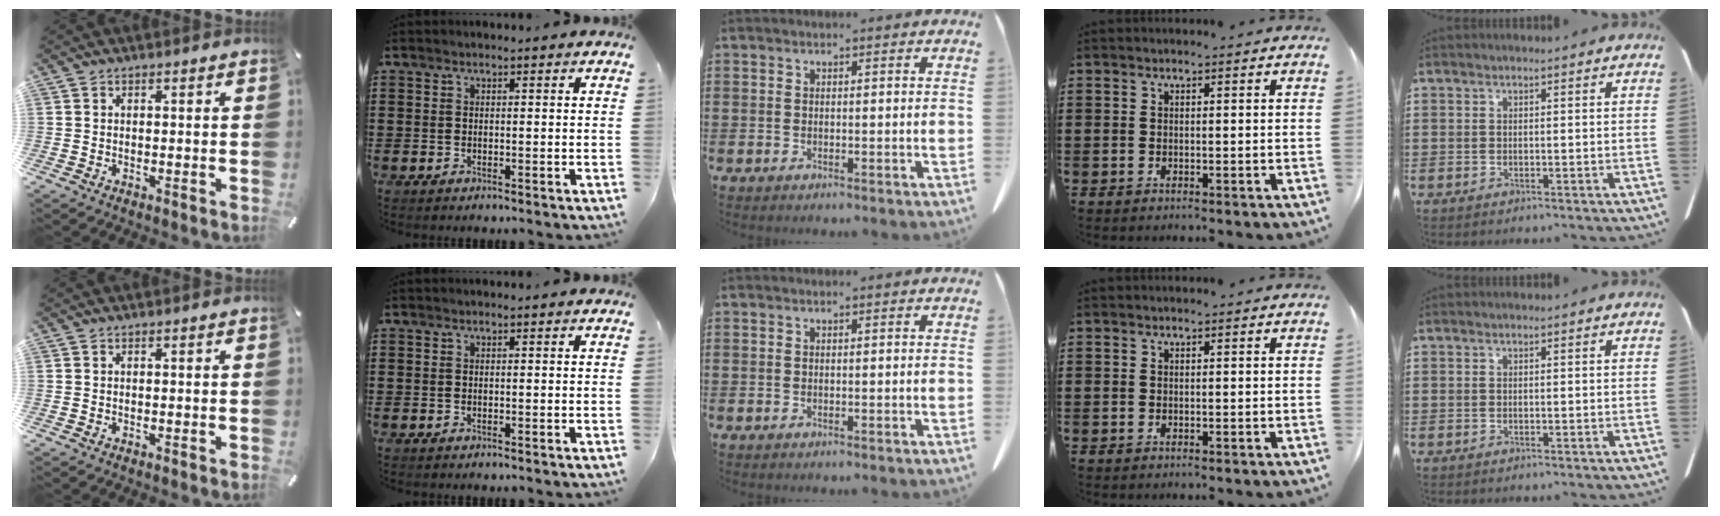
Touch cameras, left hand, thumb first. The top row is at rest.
{}